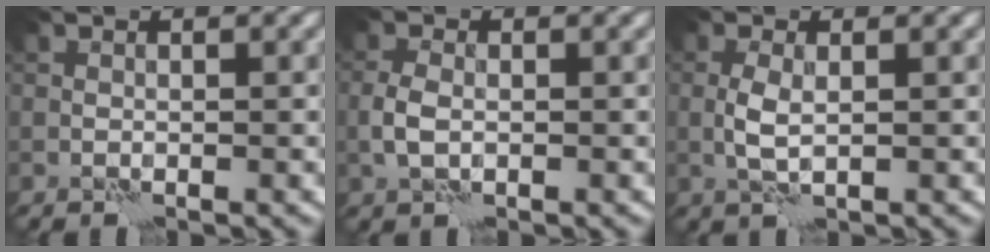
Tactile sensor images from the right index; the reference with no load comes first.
{"total": 2.1, "force": [-0.4, 1.4, 1.5], "torque": [-0.040, 0.005, -0.009]}
{"total": 2.1, "force": [0.0, 0.9, 1.9], "torque": [-0.047, 0.003, 0.000]}